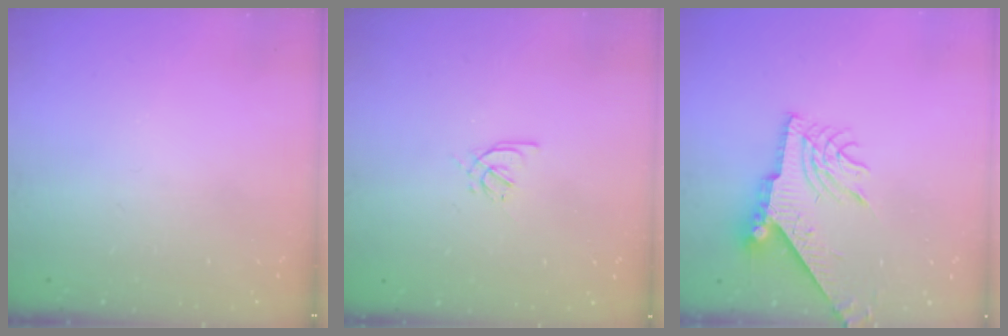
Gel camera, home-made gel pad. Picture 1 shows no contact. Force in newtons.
{"total": 2.4, "press": 2.4, "slide": 0.6}
{"total": 9.9, "press": 9.9, "slide": 0.8}